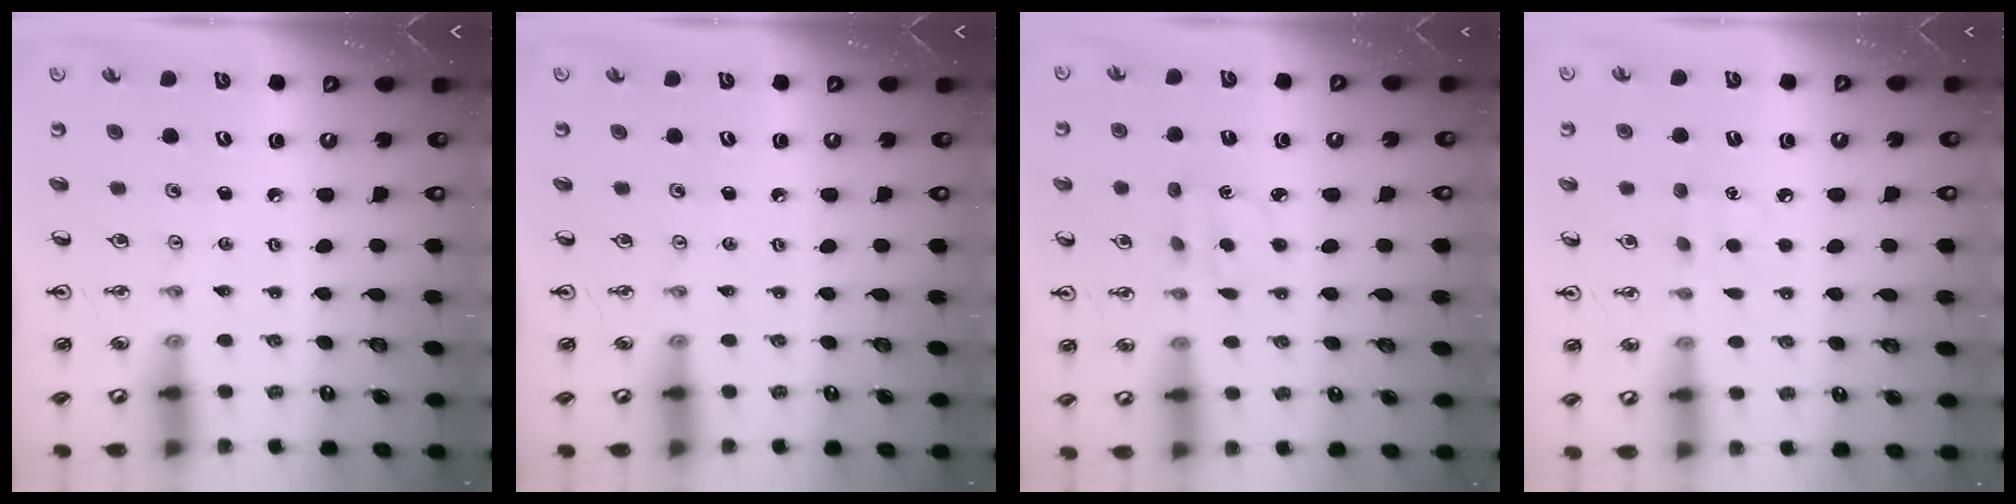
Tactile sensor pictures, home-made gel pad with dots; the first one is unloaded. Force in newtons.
{"total": 0.0}
{"total": 2.4, "press": 2.4, "slide": 0.5}
{"total": 6.0, "press": 5.9, "slide": 0.7}